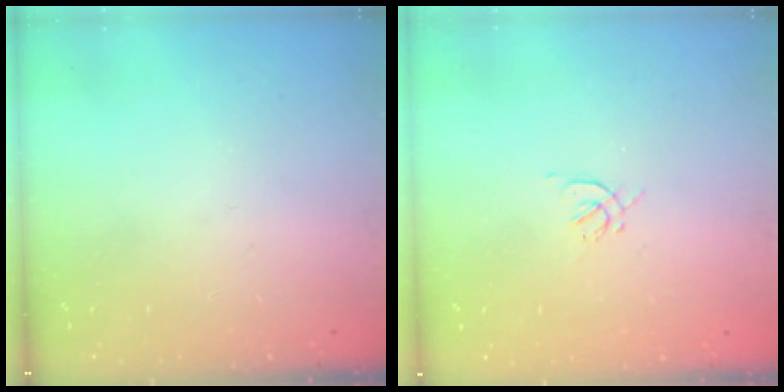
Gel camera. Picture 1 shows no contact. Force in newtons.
{"total": 1.2, "press": 1.2, "slide": 0.4}